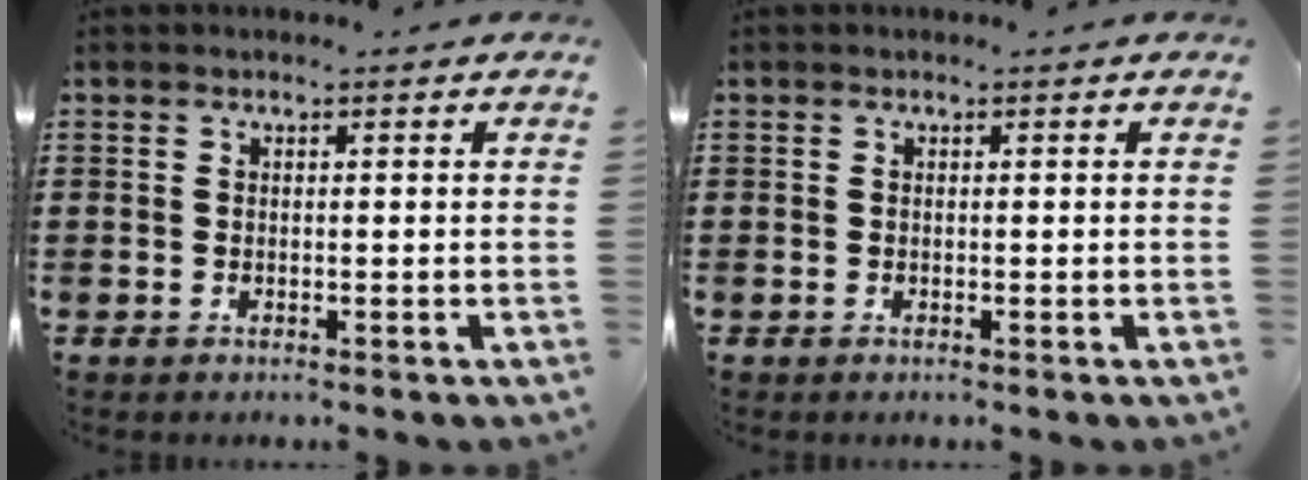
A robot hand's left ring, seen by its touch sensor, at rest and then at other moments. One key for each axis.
{"total": 0.0}